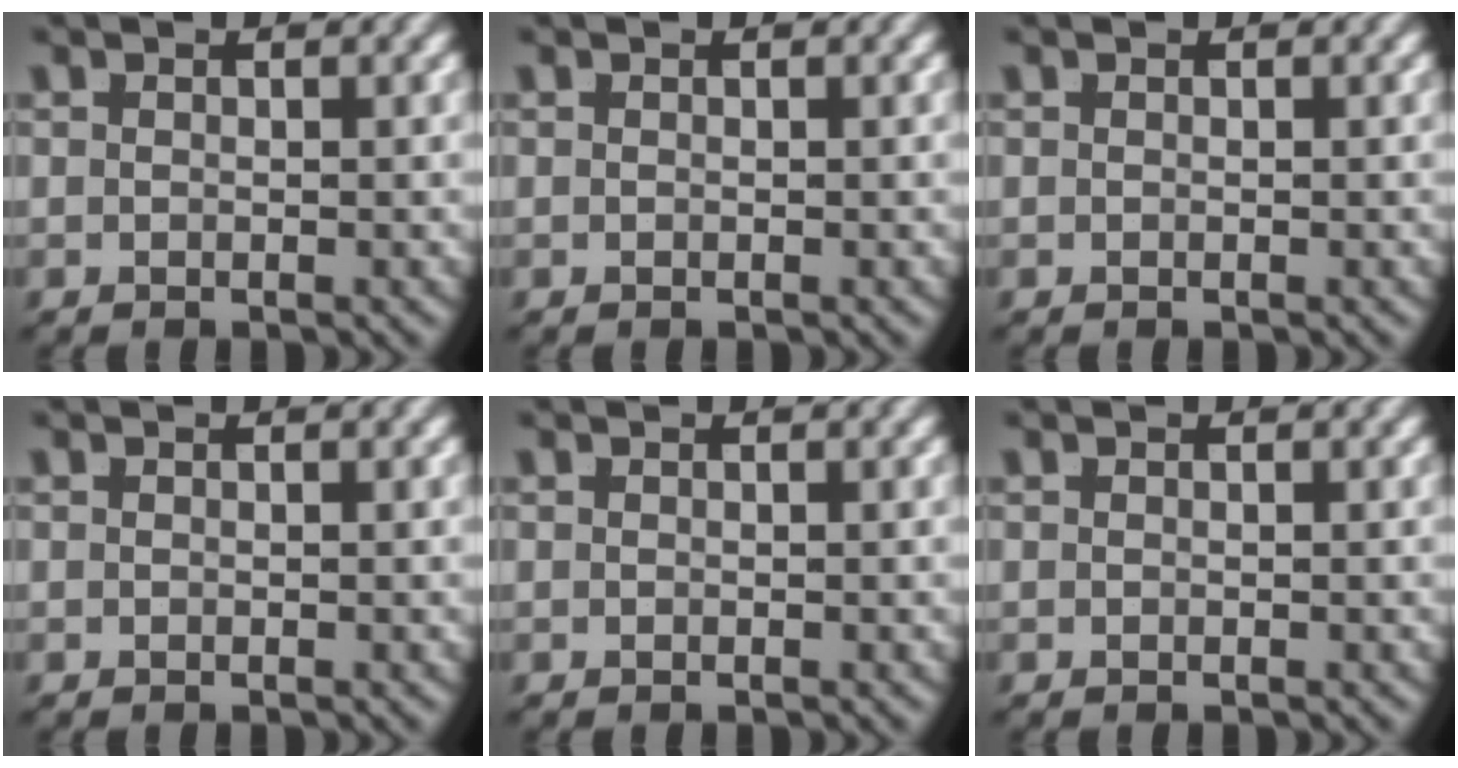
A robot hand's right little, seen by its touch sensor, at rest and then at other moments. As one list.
[{"total": 0.0}, {"total": 0.0}, {"total": 0.0}, {"total": 0.0}, {"total": 0.0}]